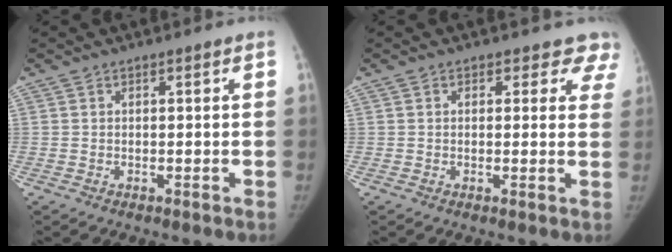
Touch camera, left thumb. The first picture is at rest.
{"total": 5.2, "force": [4.3, 3.0, 0.3], "torque": [0.052, -0.012, 0.023]}